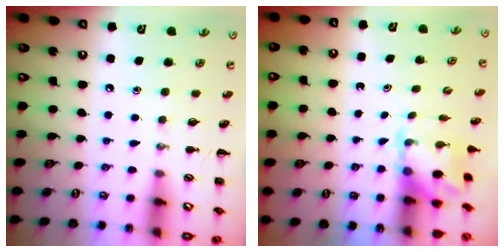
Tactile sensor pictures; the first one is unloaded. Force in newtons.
{"total": 2.0, "press": 1.9, "slide": 0.7}